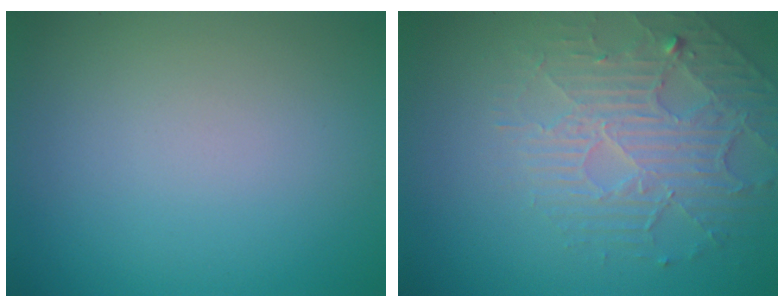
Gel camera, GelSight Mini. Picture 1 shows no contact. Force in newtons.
{"total": 4.6, "press": 3.5, "slide": 3.1}